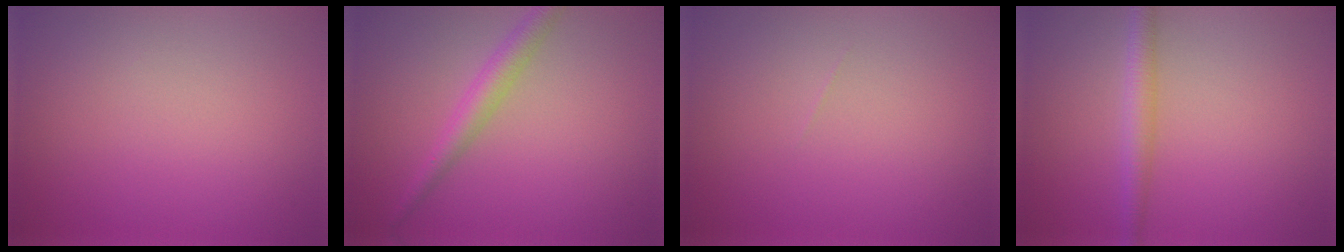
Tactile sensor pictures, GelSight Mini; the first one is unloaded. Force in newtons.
{"total": 2.6, "press": 2.5, "slide": 0.1}
{"total": 0.0}
{"total": 2.4, "press": 2.4, "slide": 0.0}